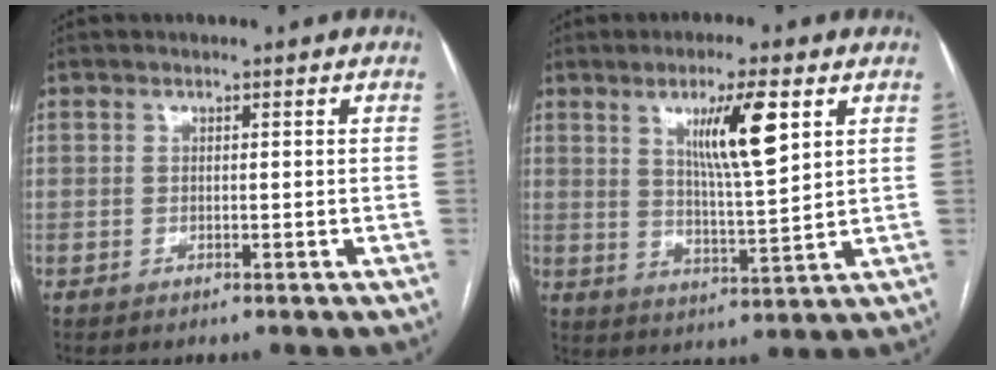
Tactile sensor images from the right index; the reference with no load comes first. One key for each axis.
{"total": 9.5, "fx": 4.1, "fy": 0.8, "fz": 8.5, "tx": -0.148, "ty": -0.005, "tz": 0.071}